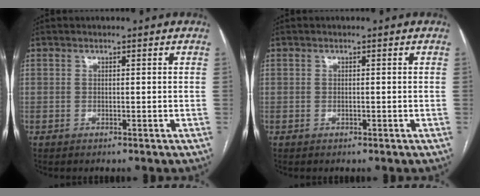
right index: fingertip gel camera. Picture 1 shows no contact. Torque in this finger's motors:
{"motor_torque": [-0.01, -0.02, 0.01, 0.01]}